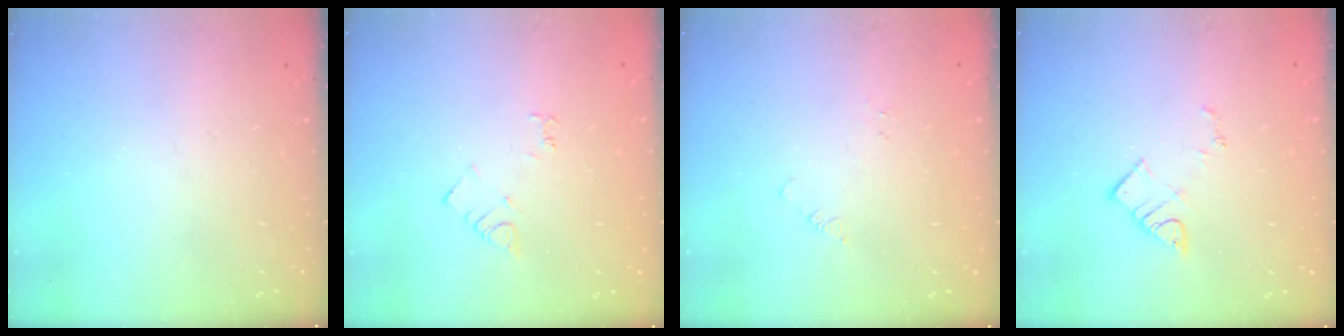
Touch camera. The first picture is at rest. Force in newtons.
{"total": 3.5, "press": 3.5, "slide": 0.6}
{"total": 2.2, "press": 2.2, "slide": 0.2}
{"total": 4.9, "press": 4.9, "slide": 0.3}